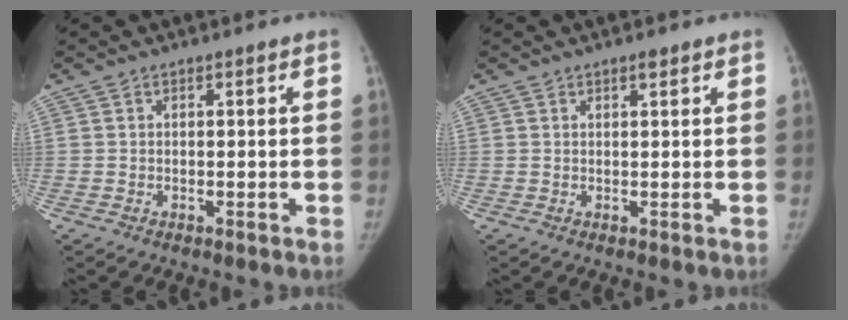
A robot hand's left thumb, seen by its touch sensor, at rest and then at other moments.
{"total": 1.1, "force": [0.7, 0.3, 0.7], "torque": [-0.010, -0.004, 0.012]}